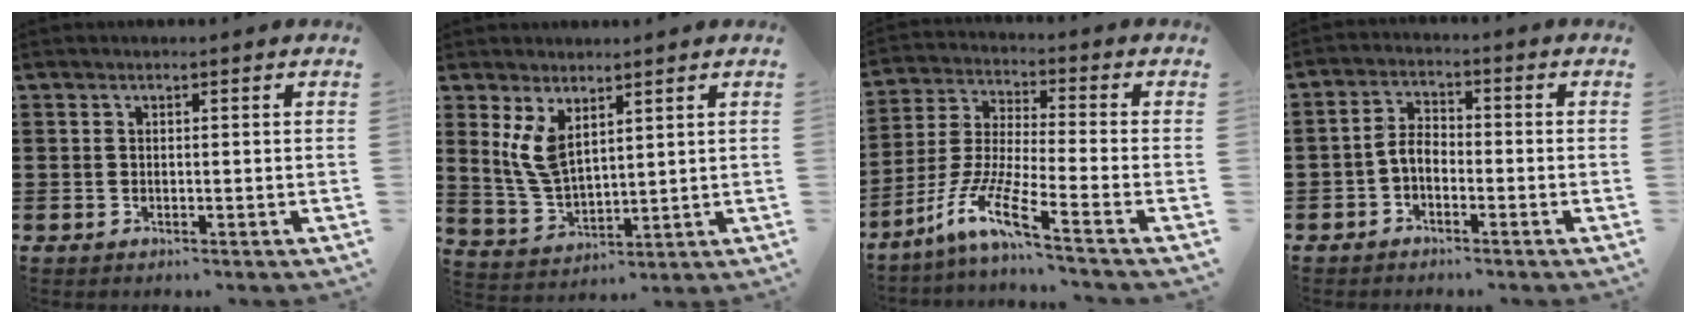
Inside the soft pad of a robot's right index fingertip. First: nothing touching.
{"total": 6.6, "force": [3.1, 3.2, 4.9], "torque": [-0.126, -0.010, 0.052]}
{"total": 9.2, "force": [-6.4, 0.4, 6.6], "torque": [-0.168, -0.022, -0.137]}
{"total": 3.5, "force": [-1.6, 2.0, 2.4], "torque": [-0.060, 0.004, -0.037]}